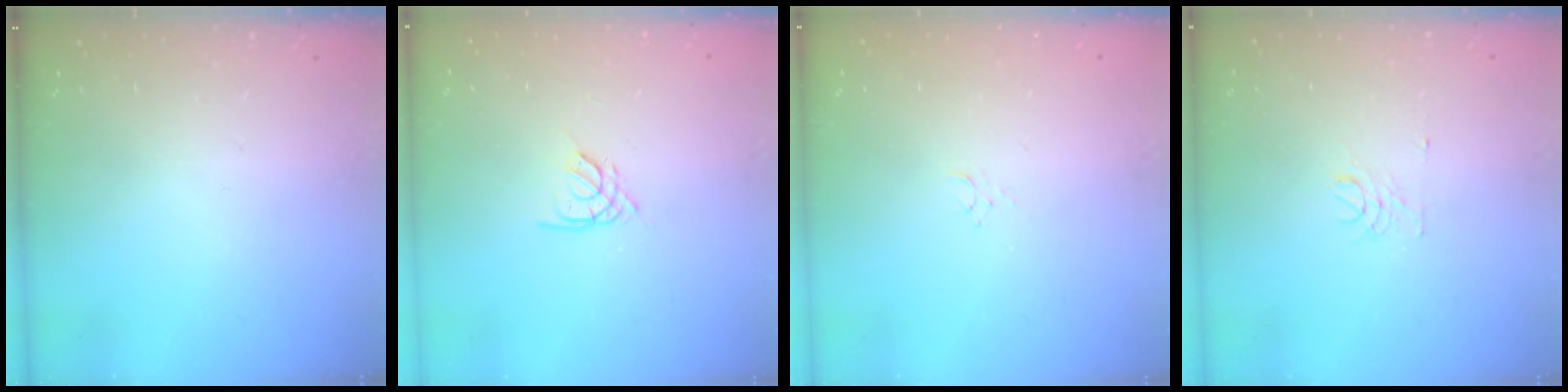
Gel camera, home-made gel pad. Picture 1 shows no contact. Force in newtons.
{"total": 1.9, "press": 1.8, "slide": 0.5}
{"total": 2.9, "press": 2.9, "slide": 0.3}
{"total": 3.5, "press": 3.5, "slide": 0.3}